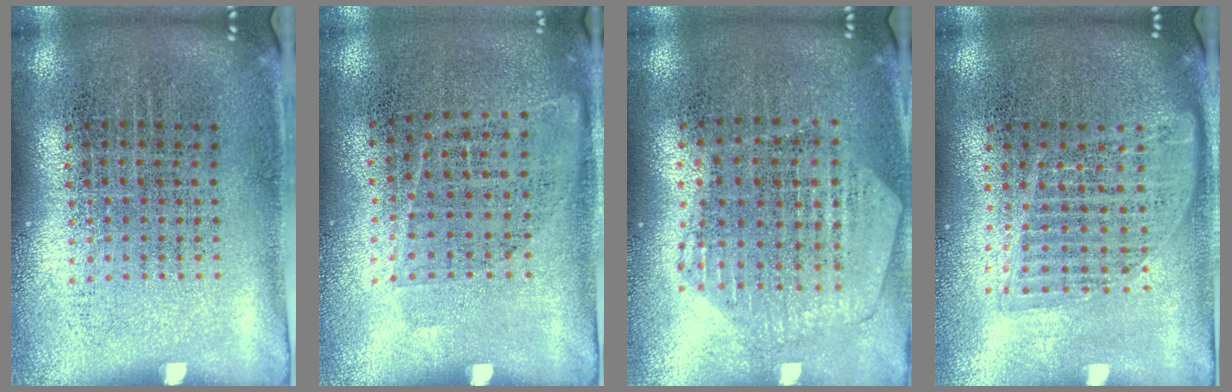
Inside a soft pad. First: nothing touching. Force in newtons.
{"total": 0.9, "press": 0.7, "slide": 0.6}
{"total": 0.8, "press": 0.8, "slide": 0.1}
{"total": 1.6, "press": 1.4, "slide": 0.8}